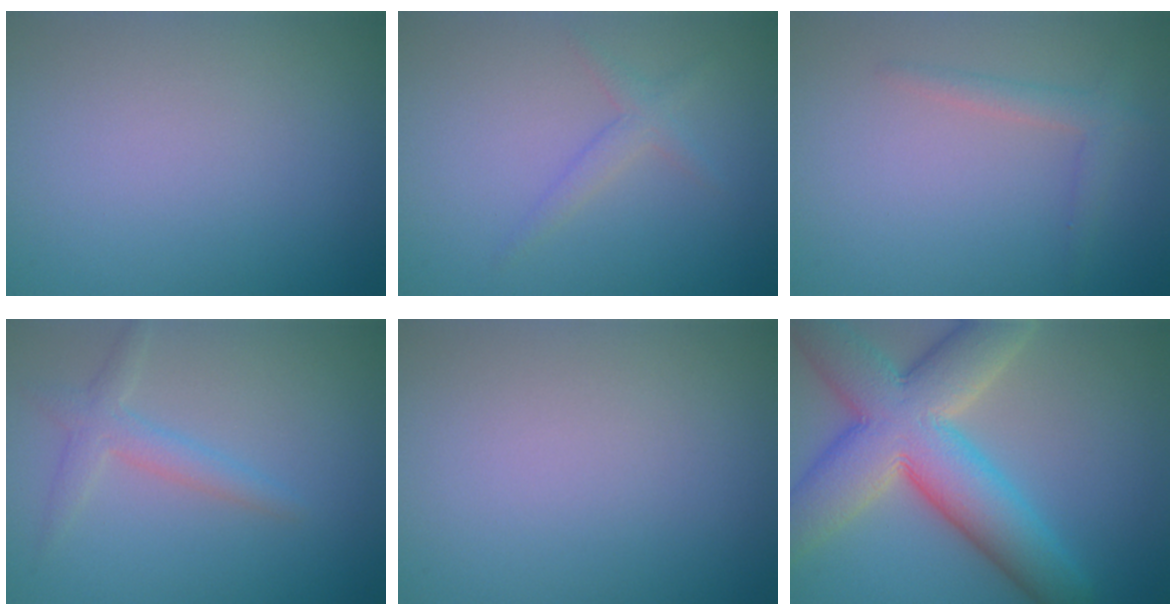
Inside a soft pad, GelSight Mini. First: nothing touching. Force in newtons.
{"total": 1.3, "press": 1.3, "slide": 0.1}
{"total": 1.6, "press": 1.6, "slide": 0.0}
{"total": 2.2, "press": 2.2, "slide": 0.1}
{"total": 0.0}
{"total": 11.7, "press": 11.7, "slide": 0.9}